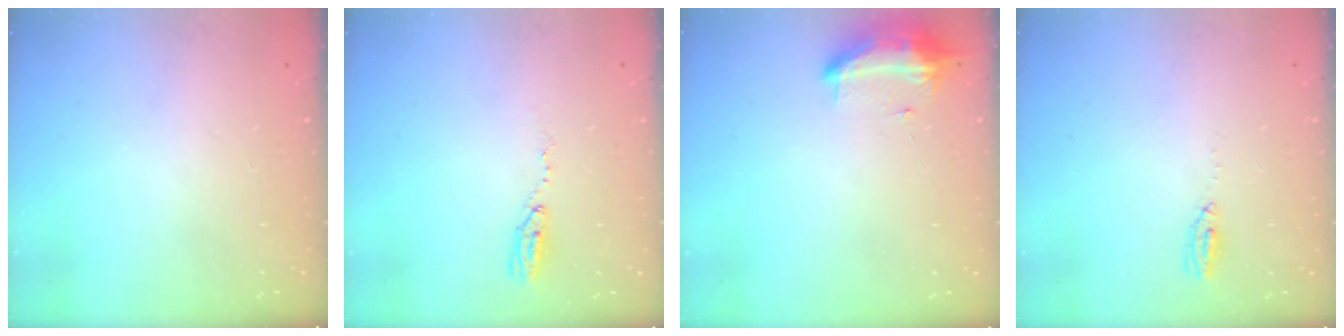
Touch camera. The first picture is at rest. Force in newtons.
{"total": 4.3, "press": 4.3, "slide": 0.4}
{"total": 9.0, "press": 8.8, "slide": 1.8}
{"total": 3.8, "press": 3.4, "slide": 1.6}